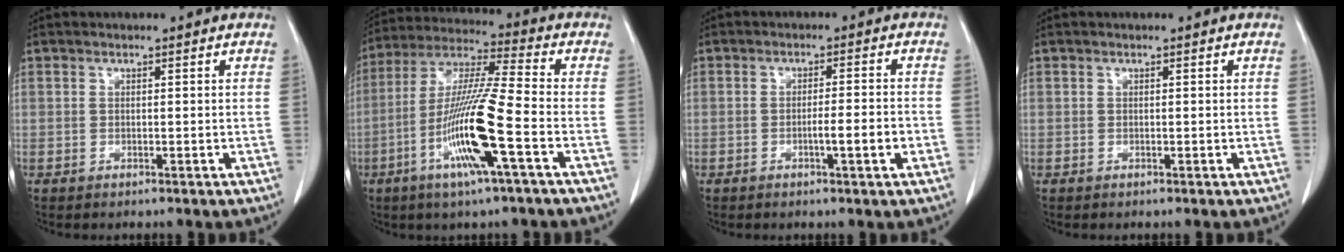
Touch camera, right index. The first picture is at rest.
{"total": 14.6, "force": [-5.1, -0.2, 13.7], "torque": [-0.274, -0.011, -0.099]}
{"total": 4.0, "force": [-1.3, 0.0, 3.8], "torque": [-0.055, -0.001, -0.016]}
{"total": 0.0}